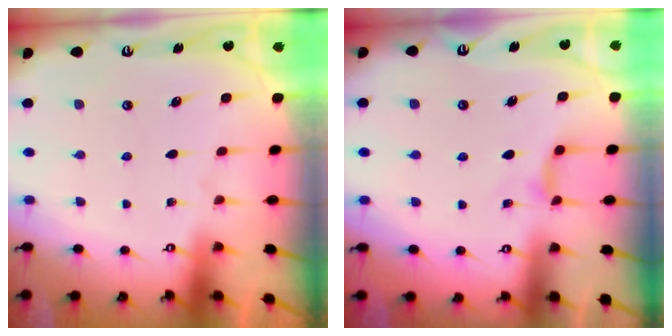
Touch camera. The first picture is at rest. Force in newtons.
{"total": 5.0, "press": 5.0, "slide": 0.7}